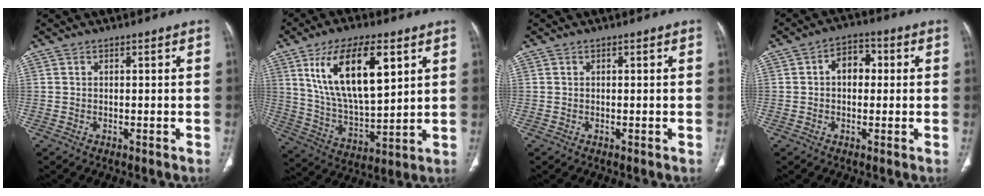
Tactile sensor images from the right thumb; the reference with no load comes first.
{"total": 19.3, "force": [7.6, 8.2, 15.8], "torque": [-0.263, -0.028, 0.145]}
{"total": 0.0}
{"total": 6.1, "force": [0.7, 4.2, 4.3], "torque": [-0.047, 0.017, 0.001]}